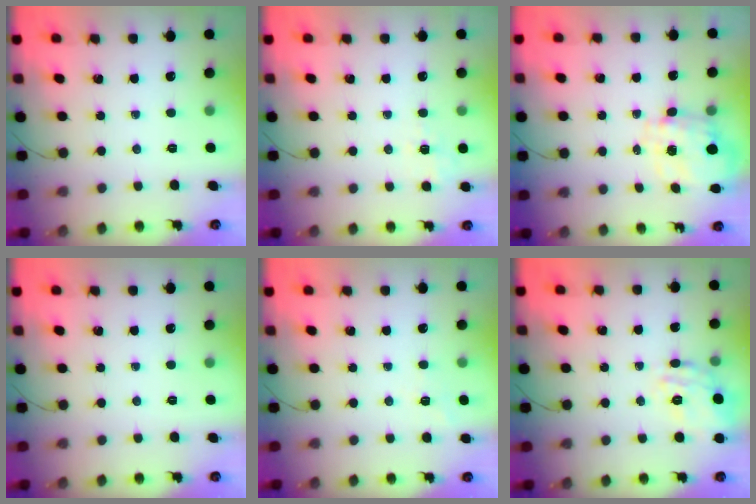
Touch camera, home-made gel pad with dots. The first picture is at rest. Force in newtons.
{"total": 2.0, "press": 1.2, "slide": 1.6}
{"total": 2.9, "press": 2.7, "slide": 1.2}
{"total": 0.0}
{"total": 3.0, "press": 2.5, "slide": 1.7}
{"total": 9.6, "press": 9.6, "slide": 0.7}